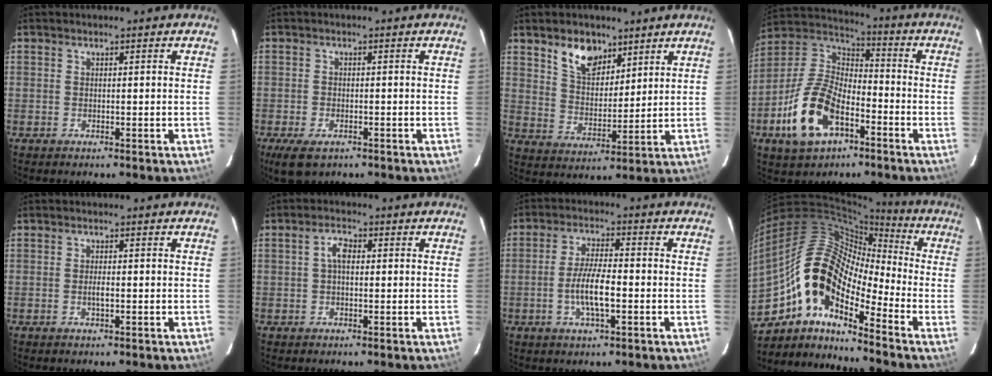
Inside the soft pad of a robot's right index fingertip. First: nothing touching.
{"total": 5.6, "force": [-3.4, 2.9, 3.4], "torque": [-0.082, -0.018, -0.060]}
{"total": 8.8, "force": [5.7, 5.1, 4.3], "torque": [-0.071, 0.010, 0.110]}
{"total": 16.8, "force": [-7.6, 9.3, 11.8], "torque": [-0.257, 0.004, -0.138]}
{"total": 1.5, "force": [-0.4, 0.4, 1.4], "torque": [-0.027, -0.002, -0.008]}
{"total": 3.0, "force": [0.3, 1.7, 2.5], "torque": [-0.049, 0.012, 0.005]}
{"total": 7.4, "force": [-2.0, 1.8, 6.8], "torque": [-0.134, -0.001, -0.039]}
{"total": 15.0, "force": [-7.7, 6.4, 11.1], "torque": [-0.180, 0.007, -0.164]}